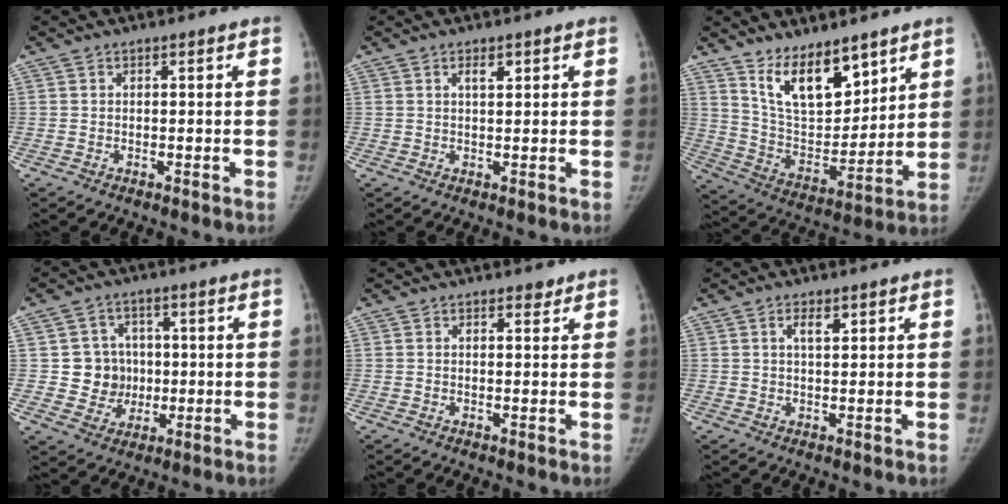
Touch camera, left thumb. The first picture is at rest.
{"total": 2.1, "force": [1.1, 0.9, 1.5], "torque": [-0.020, -0.004, 0.018]}
{"total": 14.7, "force": [10.0, 6.5, 8.5], "torque": [-0.099, -0.073, 0.195]}
{"total": 7.8, "force": [0.2, 7.6, 1.9], "torque": [0.012, 0.012, 0.009]}
{"total": 1.2, "force": [1.0, 0.6, 0.3], "torque": [0.005, -0.006, 0.010]}
{"total": 2.5, "force": [1.3, 1.0, 1.9], "torque": [-0.028, -0.006, 0.023]}